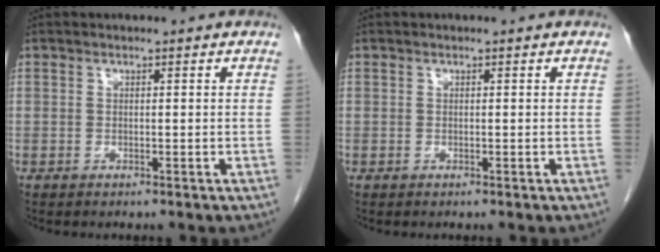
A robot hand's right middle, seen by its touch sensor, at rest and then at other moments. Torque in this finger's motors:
{"motor_torque": [-0.01, 0.01, 0.02, -0.01]}